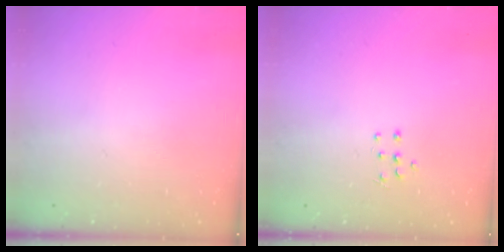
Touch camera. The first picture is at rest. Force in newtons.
{"total": 5.0, "press": 4.9, "slide": 0.5}